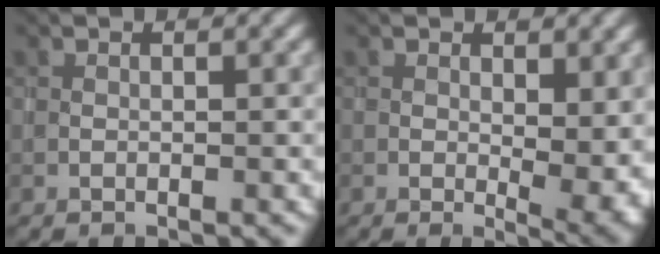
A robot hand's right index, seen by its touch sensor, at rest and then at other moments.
{"total": 5.0, "force": [0.0, 2.4, 4.4], "torque": [-0.060, -0.015, 0.009]}